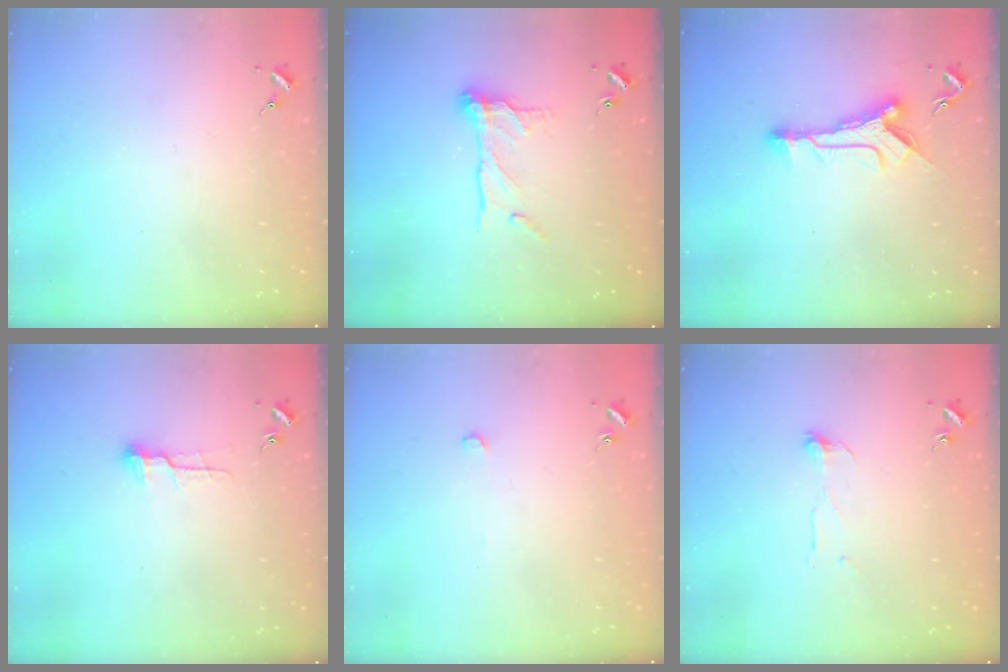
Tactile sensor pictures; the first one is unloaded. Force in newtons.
{"total": 10.9, "press": 10.8, "slide": 1.3}
{"total": 10.9, "press": 10.9, "slide": 0.5}
{"total": 8.7, "press": 8.7, "slide": 0.5}
{"total": 2.9, "press": 2.9, "slide": 0.1}
{"total": 5.5, "press": 5.5, "slide": 0.6}